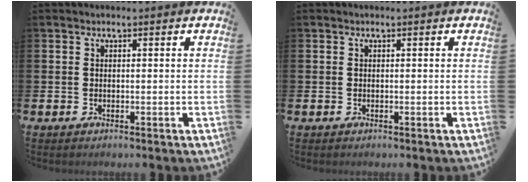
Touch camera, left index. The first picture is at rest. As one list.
[{"total": 0.0}]